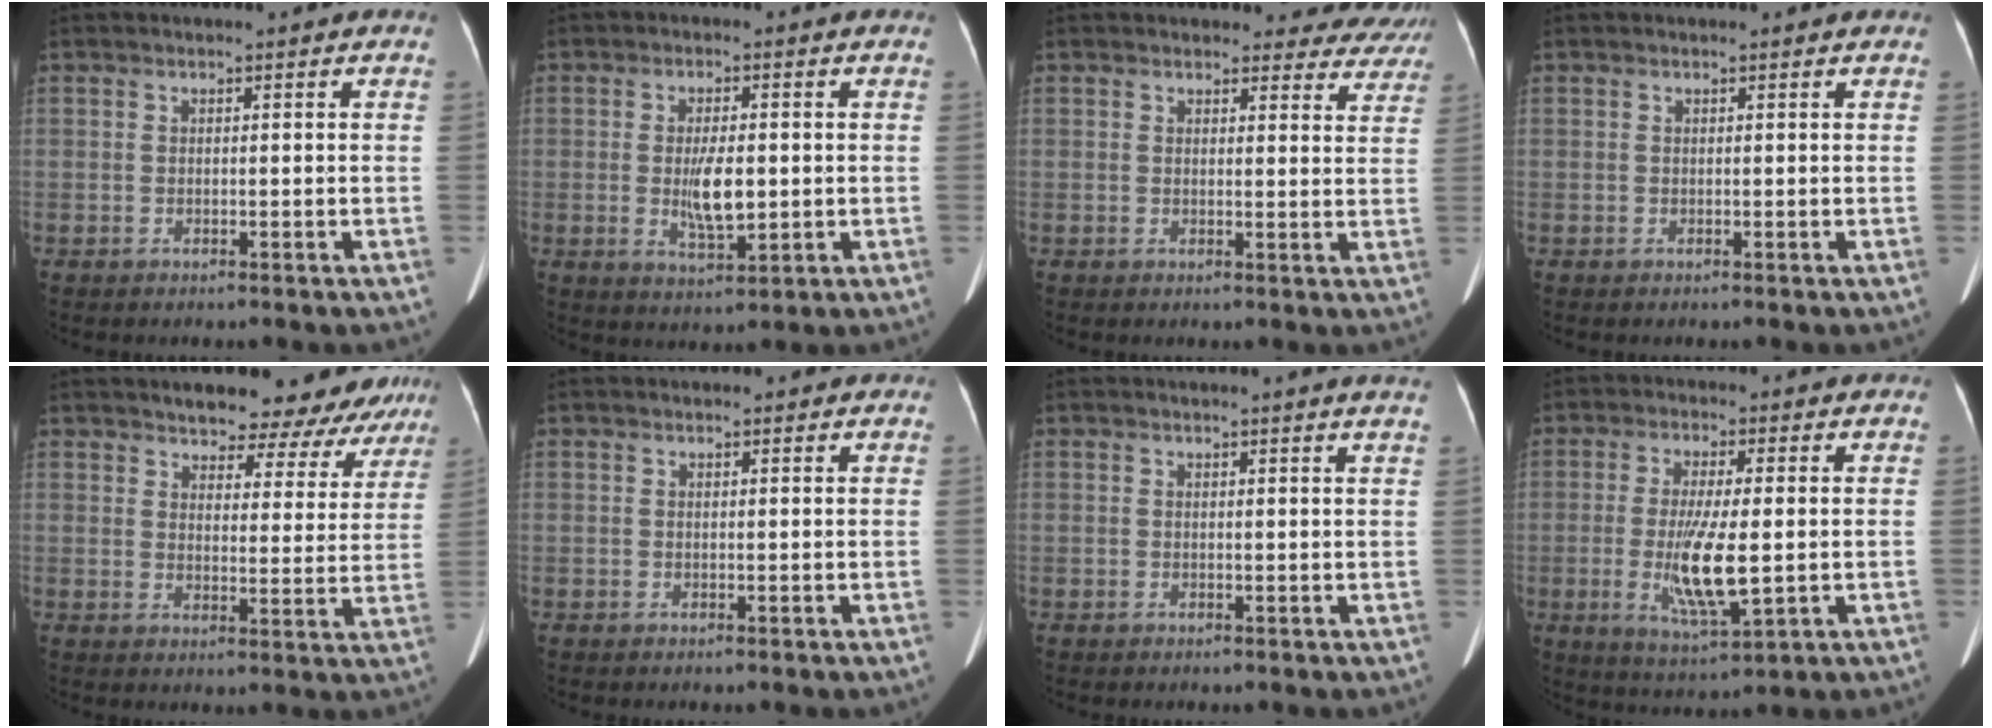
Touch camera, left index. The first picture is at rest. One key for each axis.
{"total": 5.5, "fx": -0.8, "fy": 1.7, "fz": 5.2, "tx": -0.096, "ty": -0.028, "tz": -0.012}
{"total": 11.4, "fx": 10.9, "fy": 3.4, "fz": 0.8, "tx": 0.041, "ty": -0.038, "tz": 0.085}
{"total": 1.6, "fx": 1.5, "fy": 0.3, "fz": 0.5, "tx": -0.006, "ty": -0.001, "tz": 0.010}
{"total": 14.3, "fx": 12.8, "fy": 4.5, "fz": 4.5, "tx": -0.022, "ty": -0.022, "tz": 0.138}
{"total": 2.4, "fx": 2.0, "fy": 0.8, "fz": 1.0, "tx": -0.009, "ty": 0.006, "tz": 0.020}
{"total": 3.4, "fx": 3.1, "fy": -0.7, "fz": 1.4, "tx": -0.014, "ty": -0.019, "tz": 0.015}
{"total": 8.8, "fx": -1.4, "fy": 1.6, "fz": 8.6, "tx": -0.169, "ty": -0.040, "tz": -0.023}